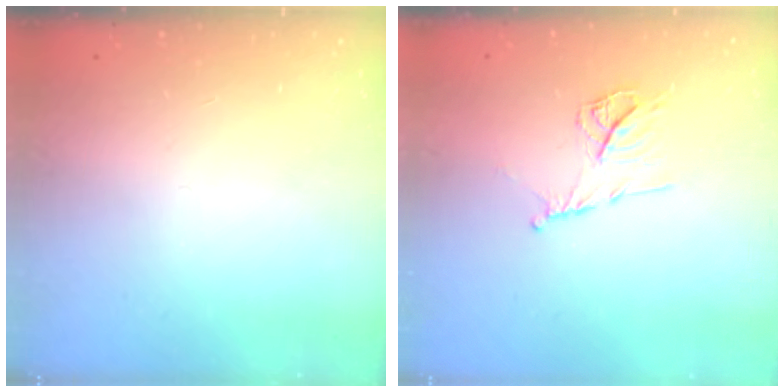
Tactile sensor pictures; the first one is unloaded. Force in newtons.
{"total": 9.8, "press": 9.8, "slide": 0.6}